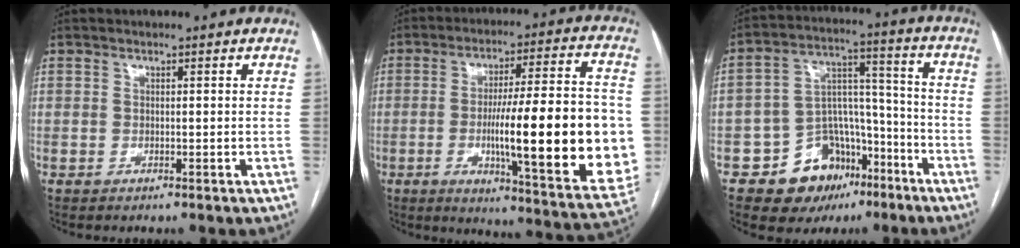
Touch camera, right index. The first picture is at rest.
{"total": 24.9, "force": [-3.3, 3.2, 24.4], "torque": [-0.297, 0.004, -0.041]}
{"total": 12.9, "force": [-7.5, 8.9, 5.6], "torque": [-0.074, 0.049, -0.110]}